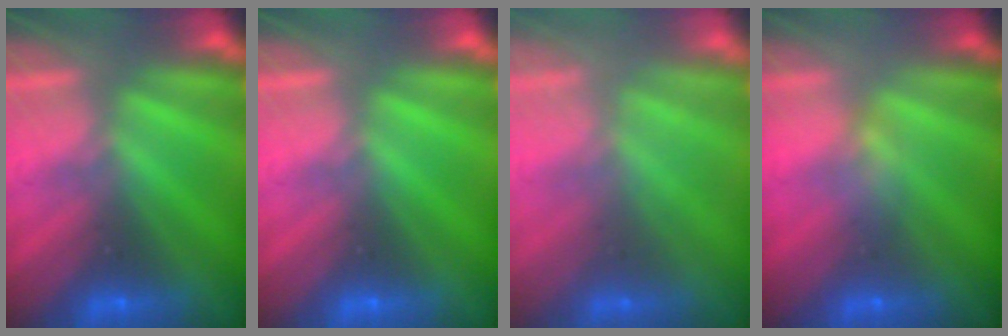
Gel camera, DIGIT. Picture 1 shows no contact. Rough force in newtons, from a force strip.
{"total": 0.0}
{"total": 2.3}
{"total": 2.4}